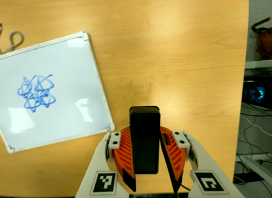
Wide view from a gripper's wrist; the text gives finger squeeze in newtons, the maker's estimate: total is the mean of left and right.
{"total": 6.1, "left": 5.1, "right": 7.1}